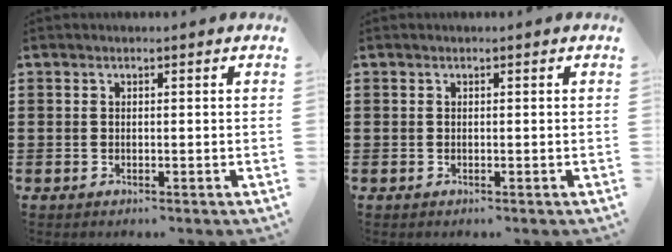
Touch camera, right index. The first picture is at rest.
{"total": 0.0}